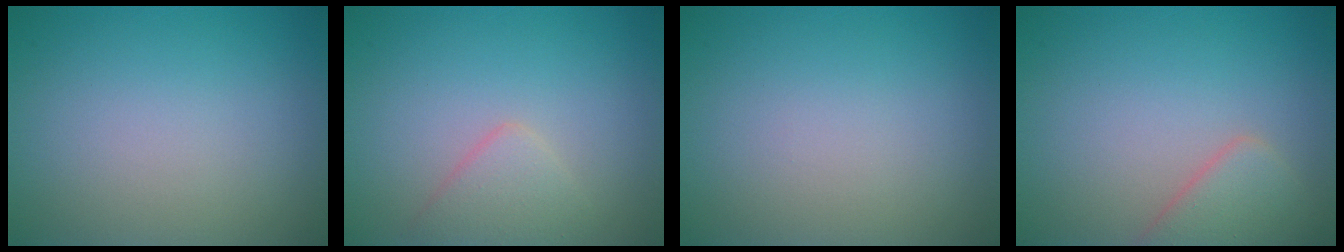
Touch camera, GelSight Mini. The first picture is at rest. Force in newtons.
{"total": 2.1, "press": 2.1, "slide": 0.1}
{"total": 0.0}
{"total": 2.8, "press": 2.8, "slide": 0.3}